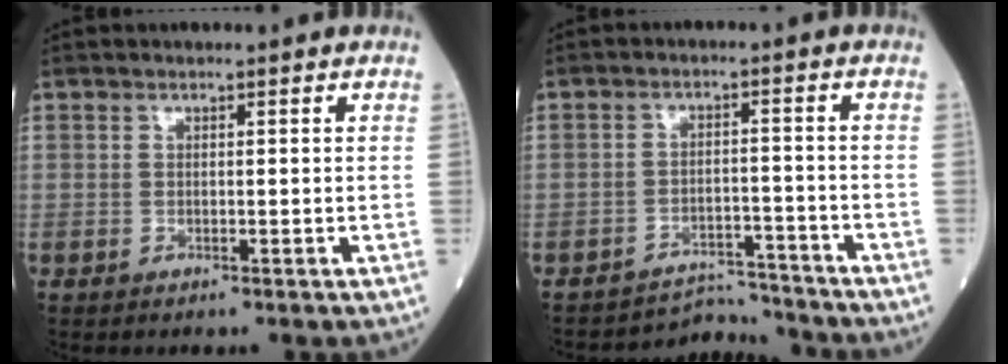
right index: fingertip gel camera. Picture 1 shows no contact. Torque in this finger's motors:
{"motor_torque": [-0.11, -0.19, -0.27, -0.08]}